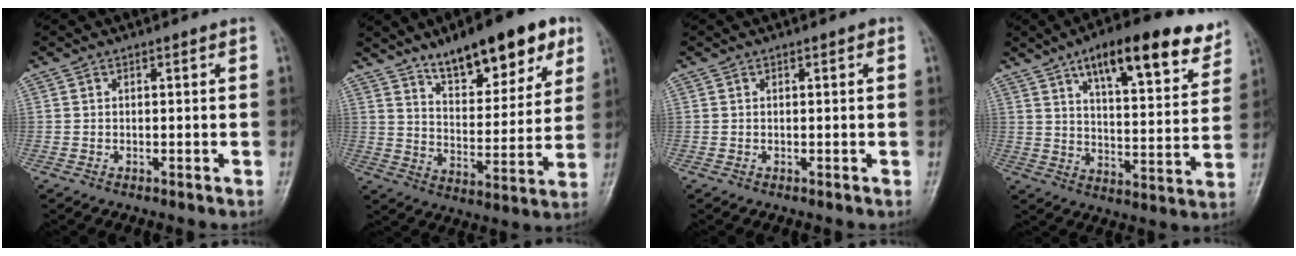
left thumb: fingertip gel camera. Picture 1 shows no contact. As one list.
[{"total": 18.1, "force": [11.4, 7.0, 12.2], "torque": [-0.131, -0.048, 0.178]}, {"total": 0.6, "force": [0.2, 0.3, 0.5], "torque": [-0.002, 0.002, 0.000]}, {"total": 18.9, "force": [11.5, 6.6, 13.4], "torque": [-0.154, -0.040, 0.172]}]